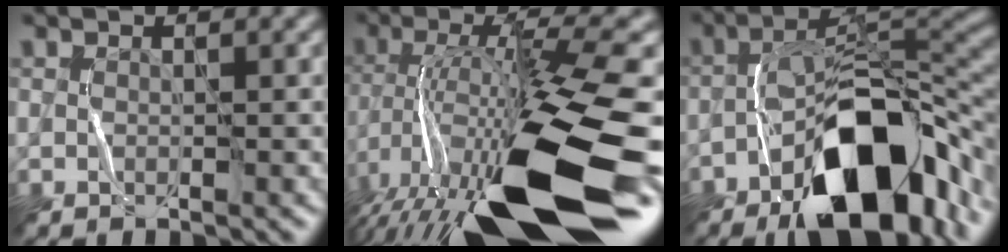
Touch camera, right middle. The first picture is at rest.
{"total": 17.1, "force": [-7.9, 3.5, 14.7], "torque": [-0.266, 0.007, -0.135]}
{"total": 13.5, "force": [-7.2, 5.8, 9.8], "torque": [-0.139, 0.014, -0.125]}